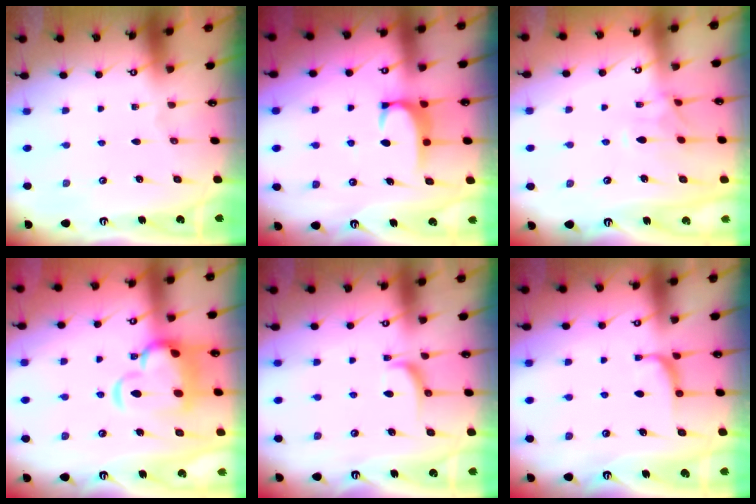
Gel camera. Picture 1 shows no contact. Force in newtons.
{"total": 2.0, "press": 1.9, "slide": 0.5}
{"total": 1.2, "press": 0.7, "slide": 1.0}
{"total": 8.4, "press": 8.2, "slide": 1.8}
{"total": 3.0, "press": 2.8, "slide": 1.0}
{"total": 0.8, "press": 0.6, "slide": 0.6}